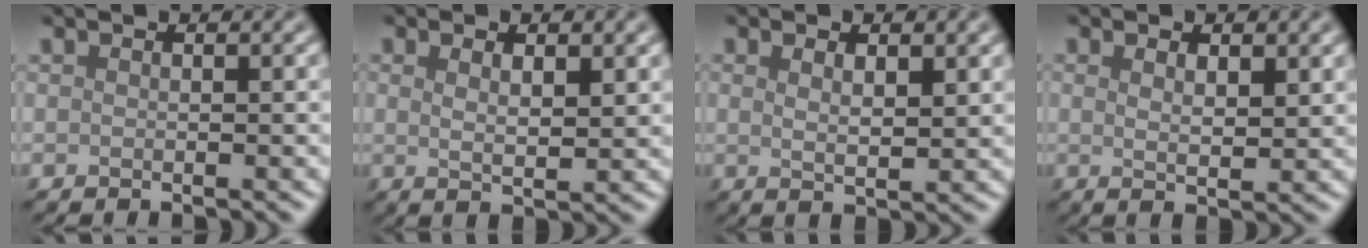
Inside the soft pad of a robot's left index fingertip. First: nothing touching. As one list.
[{"total": 3.3, "force": [1.4, 0.9, 2.8], "torque": [-0.041, 0.000, 0.020]}, {"total": 2.8, "force": [1.3, 0.8, 2.3], "torque": [-0.035, -0.001, 0.021]}, {"total": 2.7, "force": [1.3, 0.8, 2.3], "torque": [-0.033, -0.002, 0.019]}]